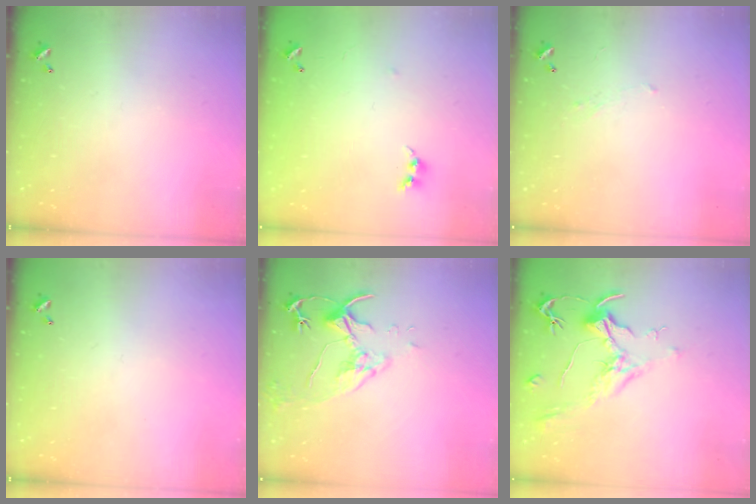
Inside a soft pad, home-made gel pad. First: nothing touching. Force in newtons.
{"total": 6.7, "press": 6.7, "slide": 0.3}
{"total": 1.0, "press": 0.8, "slide": 0.5}
{"total": 0.0}
{"total": 5.6, "press": 5.6, "slide": 0.6}
{"total": 2.1, "press": 2.0, "slide": 0.8}